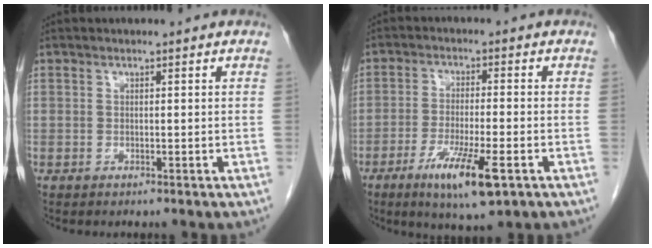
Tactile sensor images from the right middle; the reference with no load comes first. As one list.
[{"total": 9.2, "force": [-4.5, 1.1, 7.9], "torque": [-0.145, -0.021, -0.072]}]